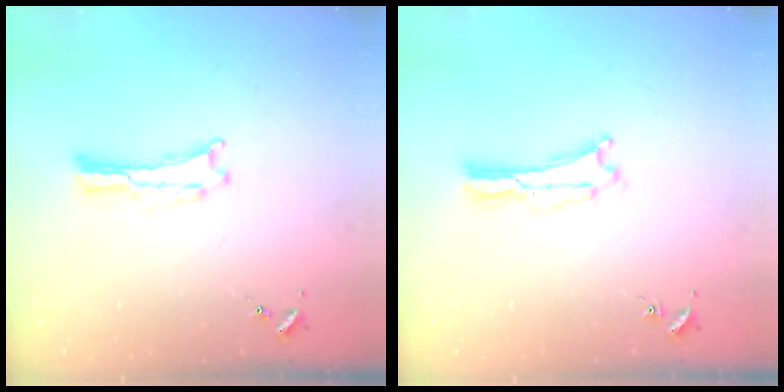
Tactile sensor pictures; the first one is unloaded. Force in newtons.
{"total": 0.0}